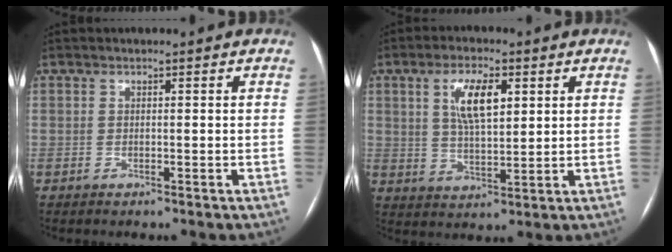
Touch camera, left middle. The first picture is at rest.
{"total": 7.7, "force": [2.8, 2.6, 6.7], "torque": [-0.128, 0.006, 0.054]}